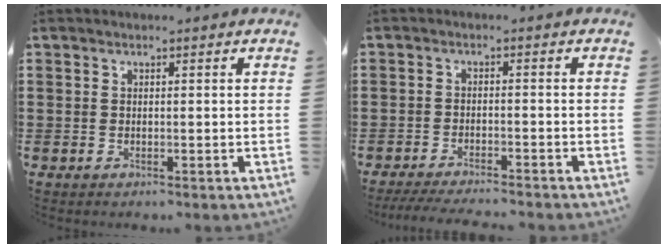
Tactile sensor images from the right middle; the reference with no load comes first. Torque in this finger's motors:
{"motor_torque": [0.06, 0.06, 0.06, 0.05]}